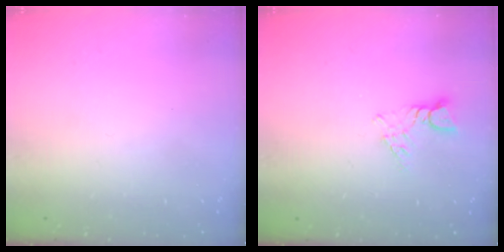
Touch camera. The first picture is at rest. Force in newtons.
{"total": 2.8, "press": 2.8, "slide": 0.3}